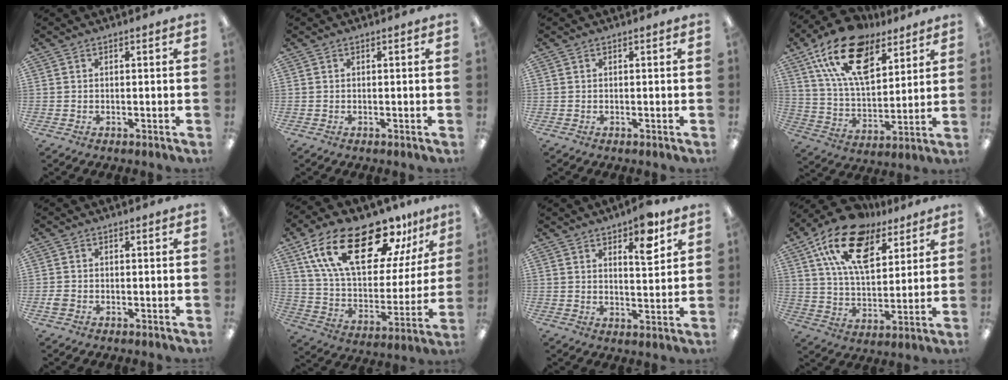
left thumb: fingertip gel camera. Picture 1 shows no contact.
{"total": 0.0}
{"total": 0.0}
{"total": 20.0, "force": [12.1, 10.3, 12.2], "torque": [-0.220, -0.050, 0.218]}
{"total": 1.6, "force": [-0.6, 1.2, 0.8], "torque": [-0.012, 0.003, -0.011]}
{"total": 25.3, "force": [16.0, 10.9, 16.2], "torque": [-0.284, -0.080, 0.279]}
{"total": 8.4, "force": [5.5, 3.1, 5.5], "torque": [-0.057, -0.034, 0.085]}
{"total": 18.9, "force": [11.1, 10.0, 11.6], "torque": [-0.207, -0.042, 0.200]}